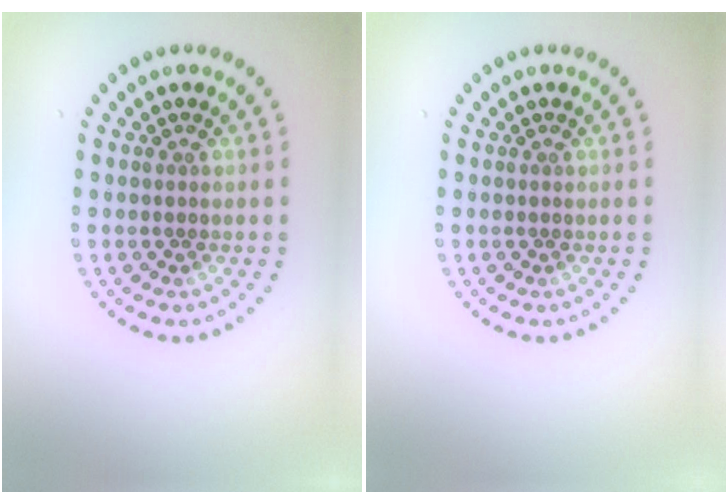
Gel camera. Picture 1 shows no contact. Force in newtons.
{"total": 0.0}